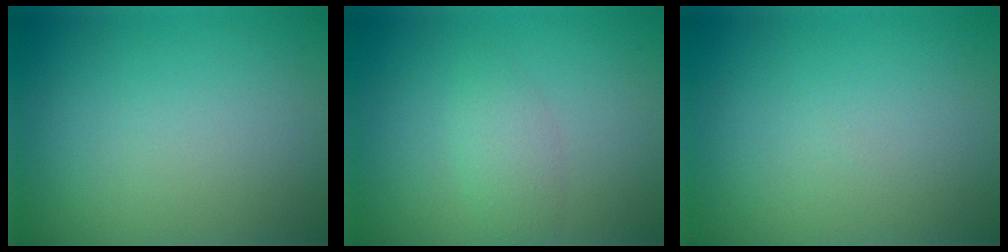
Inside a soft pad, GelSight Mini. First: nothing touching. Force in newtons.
{"total": 1.8, "press": 1.8, "slide": 0.1}
{"total": 0.0}